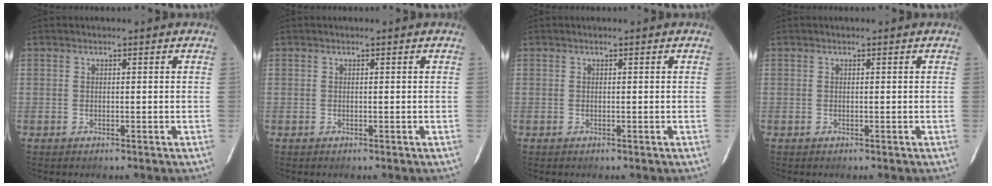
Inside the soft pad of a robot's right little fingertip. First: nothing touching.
{"total": 0.0}
{"total": 0.0}
{"total": 0.0}